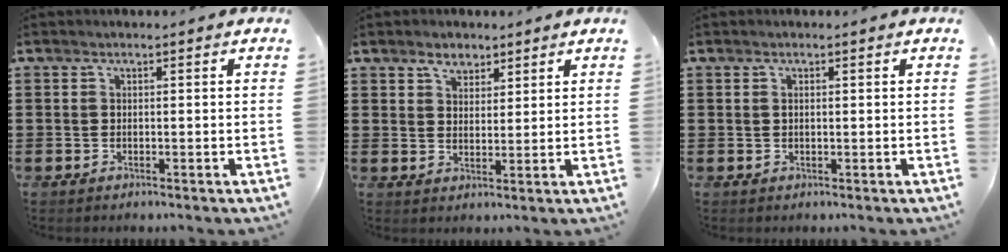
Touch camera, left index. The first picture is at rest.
{"total": 3.5, "force": [2.6, 2.0, 1.0], "torque": [-0.021, 0.004, 0.048]}
{"total": 0.7, "force": [0.1, 0.4, 0.5], "torque": [-0.013, 0.001, 0.002]}